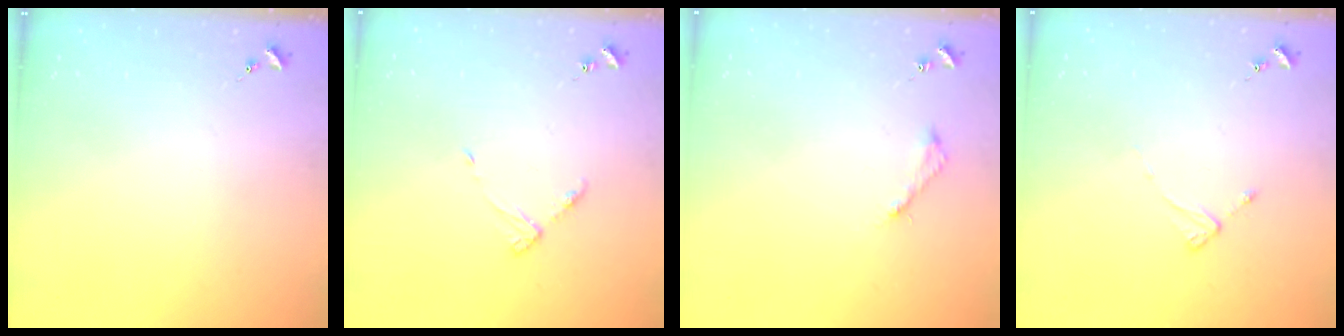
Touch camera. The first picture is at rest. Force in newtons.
{"total": 4.4, "press": 4.4, "slide": 0.5}
{"total": 4.5, "press": 4.4, "slide": 0.6}
{"total": 2.0, "press": 1.9, "slide": 0.4}